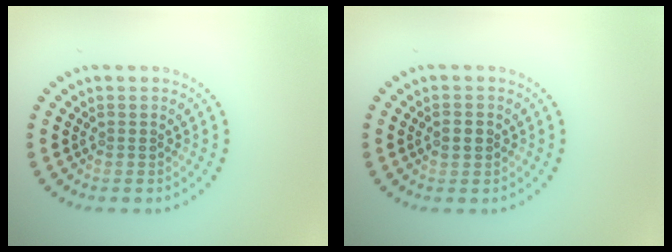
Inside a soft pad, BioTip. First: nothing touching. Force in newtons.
{"total": 1.1, "press": 1.1, "slide": 0.1}